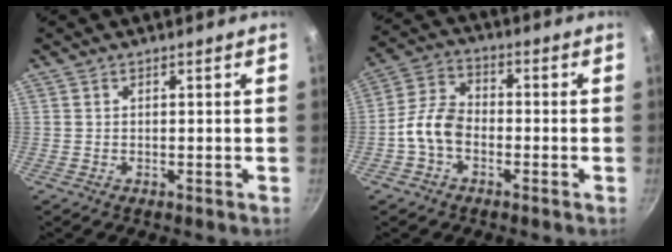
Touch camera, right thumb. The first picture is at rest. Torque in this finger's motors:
{"motor_torque": [0.49, 1.25, 0.91, -0.77, 0.04]}